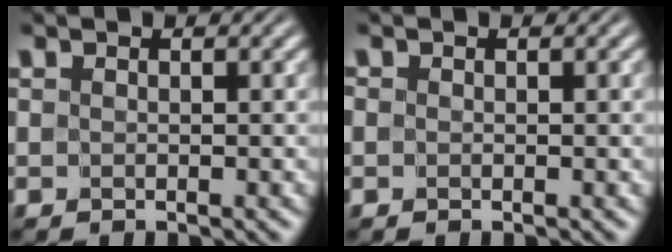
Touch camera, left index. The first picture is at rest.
{"total": 0.0}